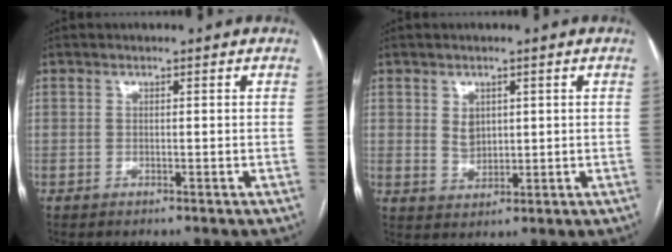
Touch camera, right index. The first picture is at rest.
{"total": 3.4, "force": [1.1, 2.6, 1.9], "torque": [-0.037, 0.001, 0.029]}